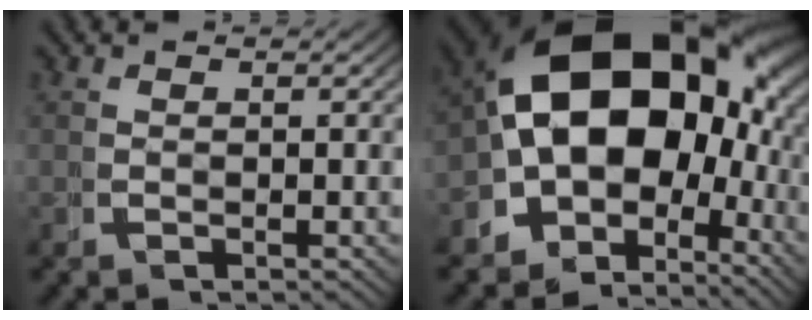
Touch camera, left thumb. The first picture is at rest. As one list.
[{"total": 19.7, "force": [1.6, 13.2, 14.5], "torque": [-0.247, -0.031, 0.022]}]